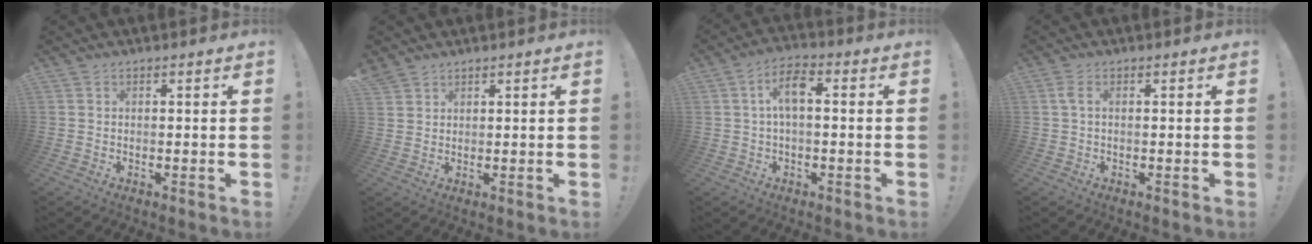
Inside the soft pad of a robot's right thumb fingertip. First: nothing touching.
{"total": 2.8, "force": [2.4, 1.5, 0.4], "torque": [-0.009, -0.014, 0.047]}
{"total": 7.2, "force": [0.6, 3.2, 6.4], "torque": [-0.122, 0.011, 0.011]}
{"total": 2.4, "force": [0.5, 0.7, 2.2], "torque": [-0.047, 0.005, 0.011]}